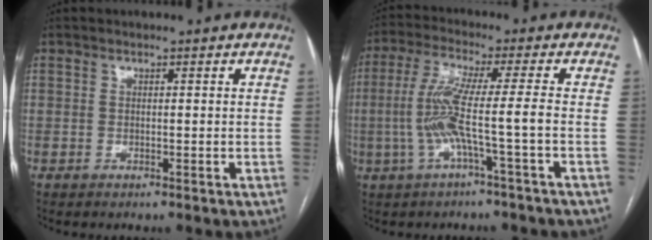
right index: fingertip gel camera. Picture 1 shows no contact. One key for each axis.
{"total": 8.2, "fx": -1.9, "fy": -1.0, "fz": 7.9, "tx": -0.171, "ty": 0.009, "tz": -0.035}